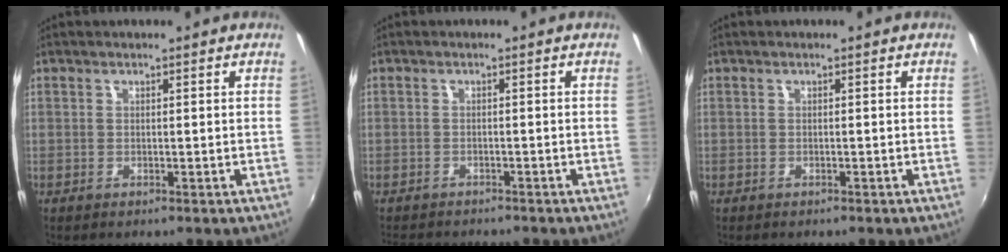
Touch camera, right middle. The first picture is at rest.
{"total": 4.9, "force": [-4.4, 1.7, 1.2], "torque": [-0.038, -0.005, -0.070]}
{"total": 0.7, "force": [-0.6, 0.3, 0.1], "torque": [-0.006, -0.001, -0.008]}